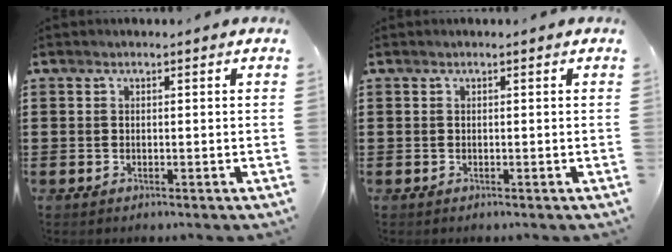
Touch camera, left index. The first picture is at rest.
{"total": 0.0}